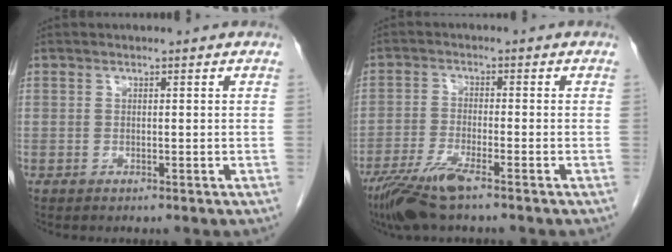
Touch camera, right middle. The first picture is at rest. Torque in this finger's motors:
{"motor_torque": [0.15, -0.06, 0.10, 0.07]}